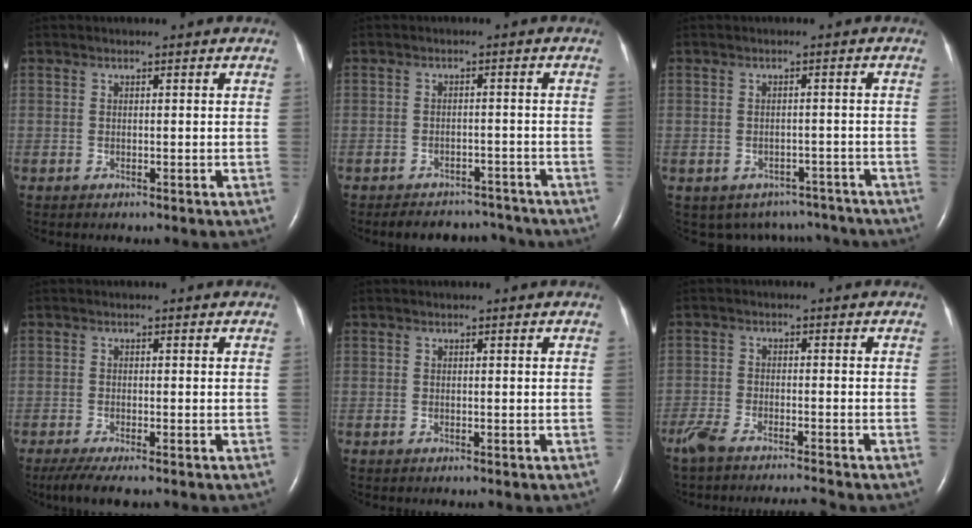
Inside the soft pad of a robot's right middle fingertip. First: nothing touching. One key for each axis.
{"total": 7.5, "fx": -6.9, "fy": 2.7, "fz": 0.8, "tx": -0.006, "ty": 0.010, "tz": -0.086}
{"total": 7.6, "fx": -6.3, "fy": 4.1, "fz": 0.6, "tx": 0.001, "ty": 0.018, "tz": -0.068}
{"total": 4.8, "fx": -3.5, "fy": 0.6, "fz": 3.1, "tx": -0.057, "ty": -0.013, "tz": -0.058}
{"total": 0.0}
{"total": 6.8, "fx": -6.2, "fy": -0.1, "fz": 2.8, "tx": -0.050, "ty": -0.015, "tz": -0.108}